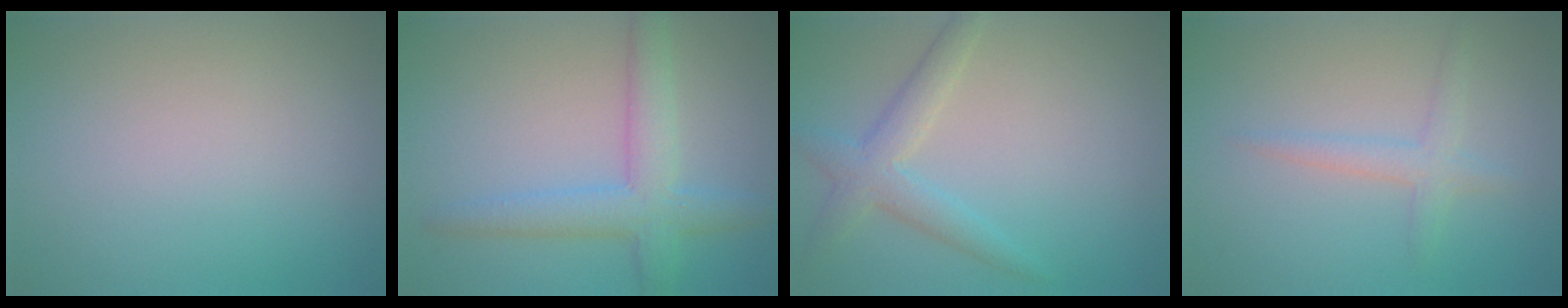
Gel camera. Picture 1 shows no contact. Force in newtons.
{"total": 4.8, "press": 4.8, "slide": 0.1}
{"total": 3.3, "press": 3.2, "slide": 0.3}
{"total": 2.0, "press": 2.0, "slide": 0.1}